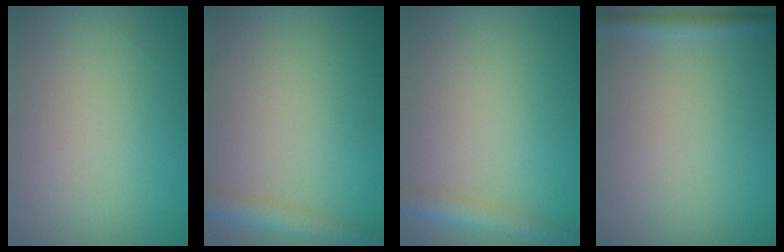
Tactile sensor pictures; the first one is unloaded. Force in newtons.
{"total": 2.8, "press": 2.8, "slide": 0.2}
{"total": 2.9, "press": 2.9, "slide": 0.1}
{"total": 1.4, "press": 1.4, "slide": 0.1}